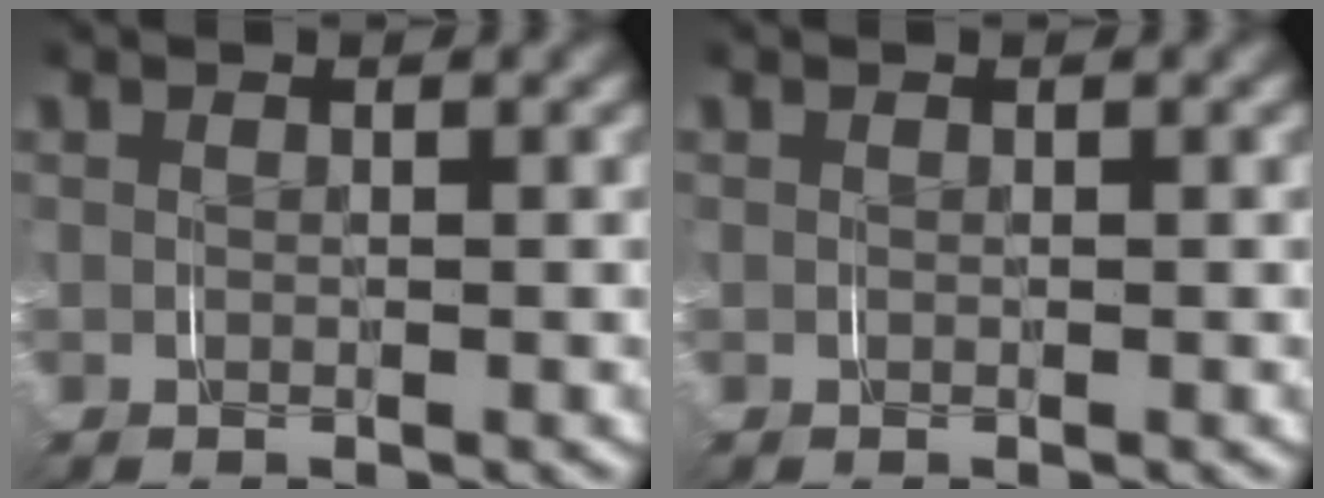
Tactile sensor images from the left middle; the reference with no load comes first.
{"total": 0.0}